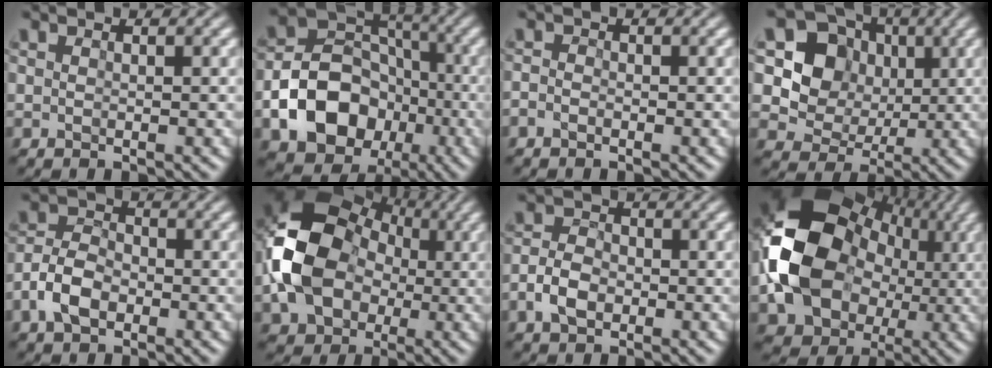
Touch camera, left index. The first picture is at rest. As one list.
[{"total": 12.3, "force": [-4.2, 9.6, 6.5], "torque": [-0.122, -0.018, -0.091]}, {"total": 1.1, "force": [-0.8, 0.6, 0.5], "torque": [-0.004, 0.007, -0.014]}, {"total": 7.3, "force": [1.3, 6.4, 3.2], "torque": [-0.041, 0.007, 0.019]}, {"total": 4.2, "force": [-2.0, 2.5, 2.7], "torque": [-0.057, 0.007, -0.038]}, {"total": 11.7, "force": [-1.2, 9.1, 7.3], "torque": [-0.154, 0.010, -0.031]}, {"total": 3.2, "force": [-1.4, 2.0, 2.1], "torque": [-0.047, 0.006, -0.027]}, {"total": 14.7, "force": [-0.2, 11.6, 9.0], "torque": [-0.178, 0.002, -0.015]}]